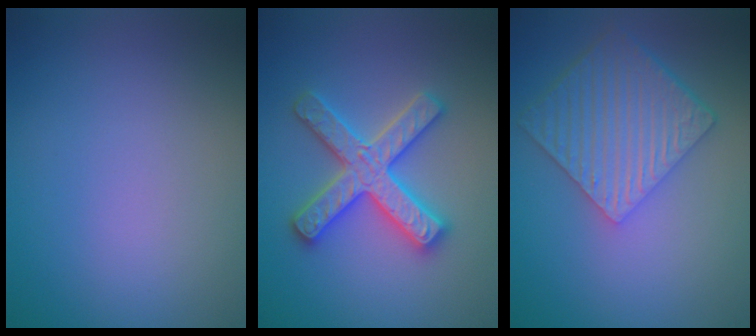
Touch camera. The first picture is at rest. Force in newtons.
{"total": 5.0, "press": 5.0, "slide": 0.8}
{"total": 6.2, "press": 4.5, "slide": 4.3}